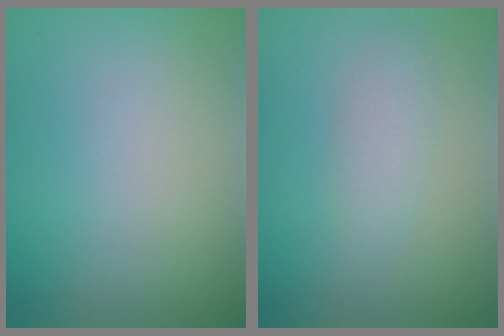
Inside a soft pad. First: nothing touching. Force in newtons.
{"total": 2.0, "press": 2.0, "slide": 0.1}